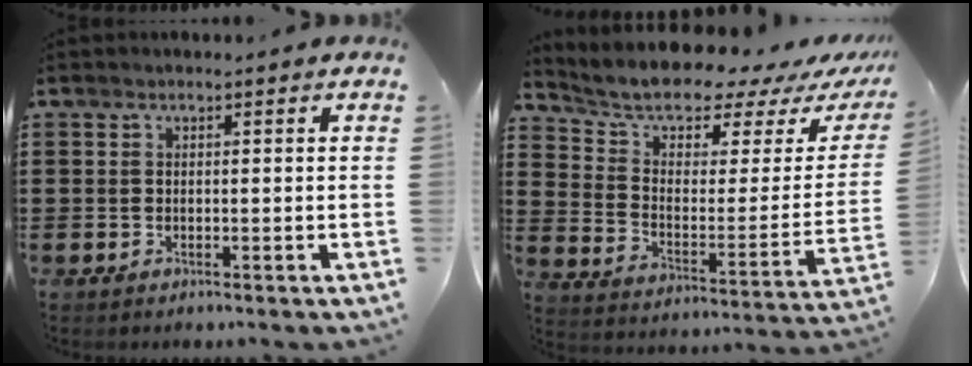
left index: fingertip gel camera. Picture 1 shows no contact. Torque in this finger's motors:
{"motor_torque": [1.00, -1.14, 0.76, 0.07]}